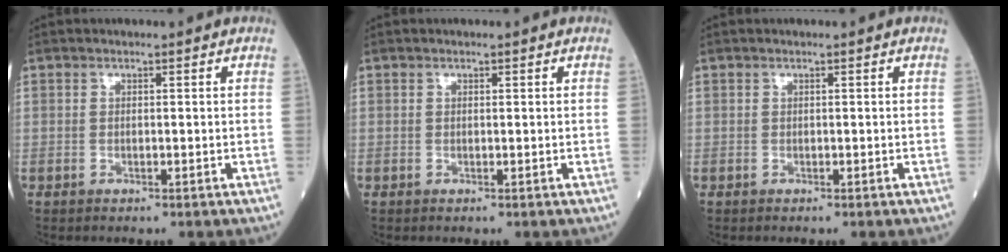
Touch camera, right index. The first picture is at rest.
{"total": 0.0}
{"total": 0.0}